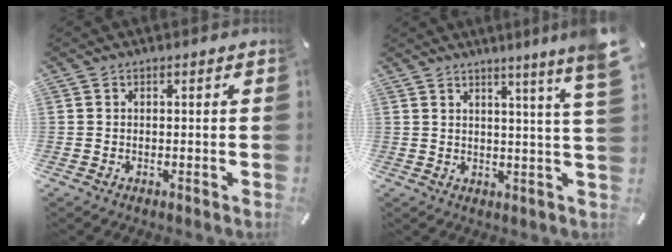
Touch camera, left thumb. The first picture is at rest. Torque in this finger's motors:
{"motor_torque": [1.96, 1.79, 1.37, -1.40, 0.06]}